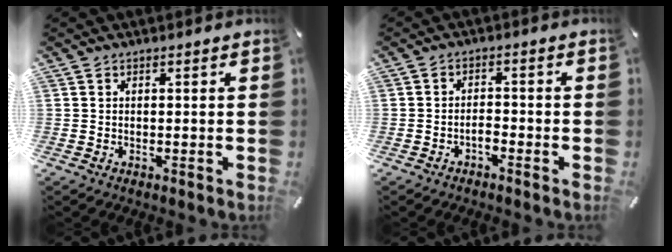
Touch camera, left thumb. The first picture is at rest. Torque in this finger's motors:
{"motor_torque": [-0.18, 0.58, -0.08, 0.04, -0.01]}